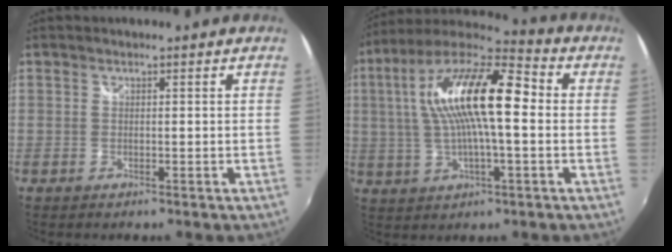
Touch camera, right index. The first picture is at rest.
{"total": 19.0, "force": [2.2, 5.5, 18.1], "torque": [-0.333, 0.023, 0.024]}